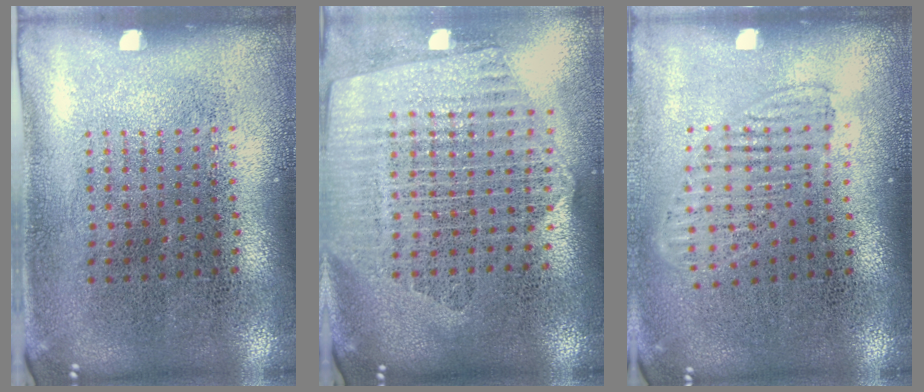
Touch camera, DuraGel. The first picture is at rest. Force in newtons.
{"total": 2.3, "press": 2.0, "slide": 1.1}
{"total": 1.4, "press": 1.2, "slide": 0.7}